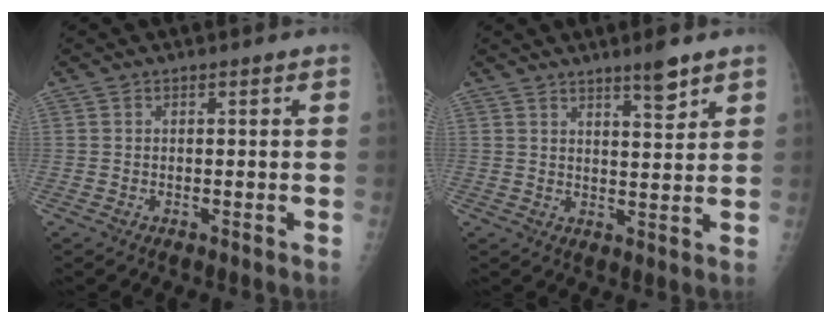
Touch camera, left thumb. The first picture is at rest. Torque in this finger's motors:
{"motor_torque": [-0.23, -0.13, -0.33, -0.12, 0.12]}